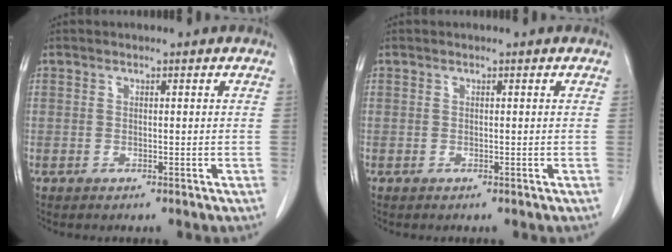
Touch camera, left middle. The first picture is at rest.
{"total": 0.0}